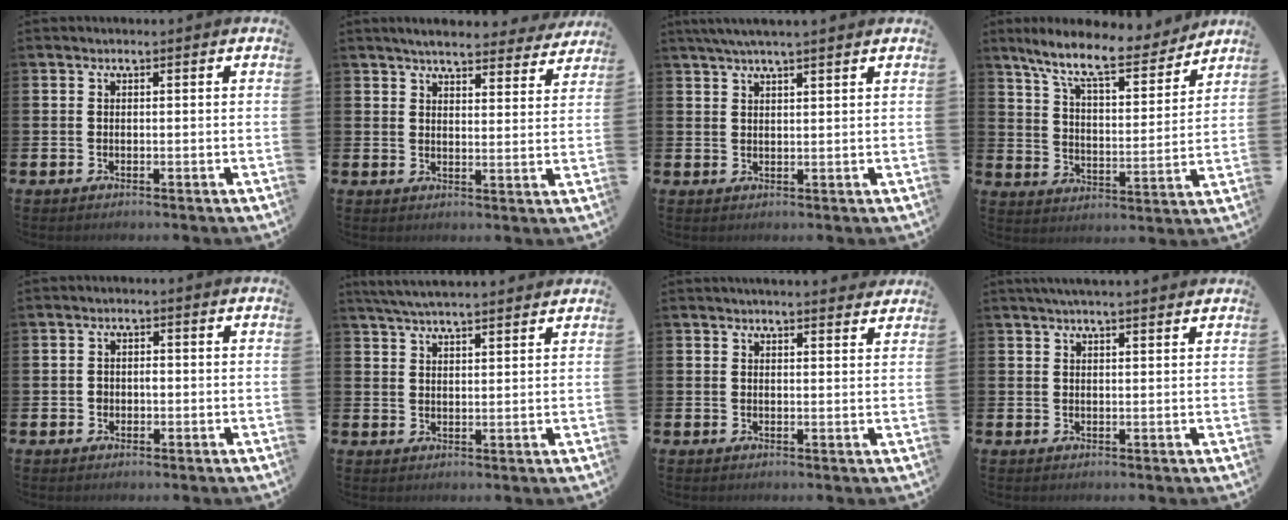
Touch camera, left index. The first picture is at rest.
{"total": 5.3, "force": [5.1, 0.8, 1.4], "torque": [-0.033, -0.026, 0.088]}
{"total": 3.5, "force": [3.1, 0.0, 1.6], "torque": [-0.037, -0.001, 0.057]}
{"total": 10.1, "force": [8.6, 2.1, 5.0], "torque": [-0.128, -0.046, 0.146]}
{"total": 1.5, "force": [-0.2, 1.3, 0.8], "torque": [-0.009, 0.005, -0.009]}
{"total": 4.7, "force": [4.5, 0.4, 1.2], "torque": [-0.035, -0.014, 0.083]}
{"total": 2.7, "force": [2.7, 0.1, 0.2], "torque": [-0.003, -0.015, 0.048]}
{"total": 2.8, "force": [2.6, 0.0, 0.9], "torque": [-0.023, -0.003, 0.048]}